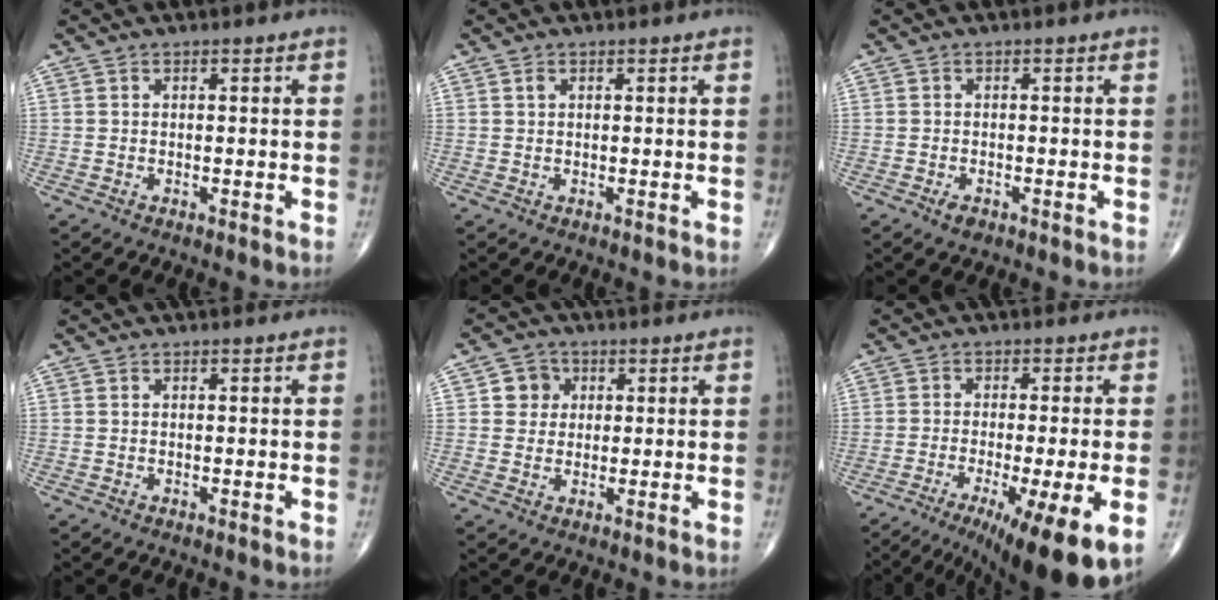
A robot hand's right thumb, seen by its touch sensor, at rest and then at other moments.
{"total": 0.7, "force": [0.4, 0.5, 0.4], "torque": [-0.008, 0.001, 0.007]}
{"total": 1.7, "force": [-1.0, 0.9, 1.1], "torque": [-0.019, 0.001, -0.015]}
{"total": 0.0}
{"total": 4.4, "force": [1.1, 4.1, 1.1], "torque": [0.010, 0.002, 0.012]}
{"total": 14.5, "force": [-6.9, 2.0, 12.6], "torque": [-0.162, -0.014, -0.104]}